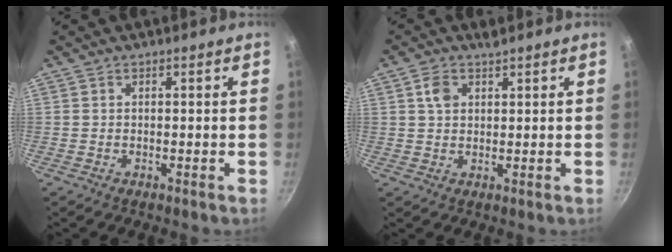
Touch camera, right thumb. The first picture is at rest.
{"total": 3.1, "force": [1.5, 2.0, 1.9], "torque": [-0.033, -0.002, 0.031]}